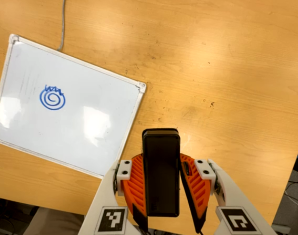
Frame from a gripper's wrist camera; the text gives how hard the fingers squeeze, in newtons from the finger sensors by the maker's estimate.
{"total": 6.5, "left": 5.0, "right": 7.9}